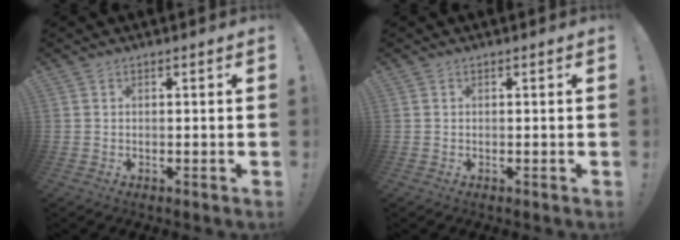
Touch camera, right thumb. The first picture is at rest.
{"total": 0.0}